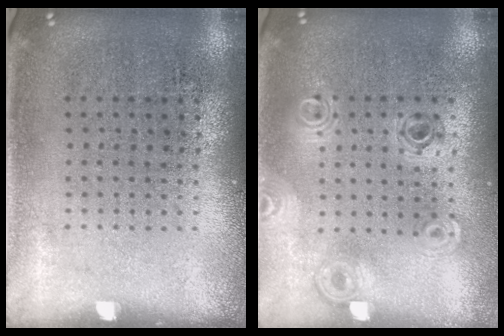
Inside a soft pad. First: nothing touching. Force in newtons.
{"total": 0.9, "press": 0.9, "slide": 0.1}